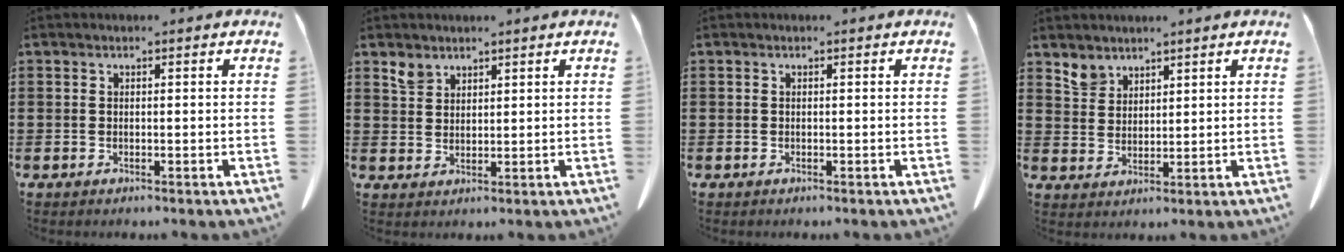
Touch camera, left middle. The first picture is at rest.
{"total": 2.4, "force": [2.0, 1.2, 0.5], "torque": [-0.015, 0.002, 0.039]}
{"total": 0.0}
{"total": 3.2, "force": [2.7, 1.7, 0.3], "torque": [-0.017, 0.003, 0.053]}